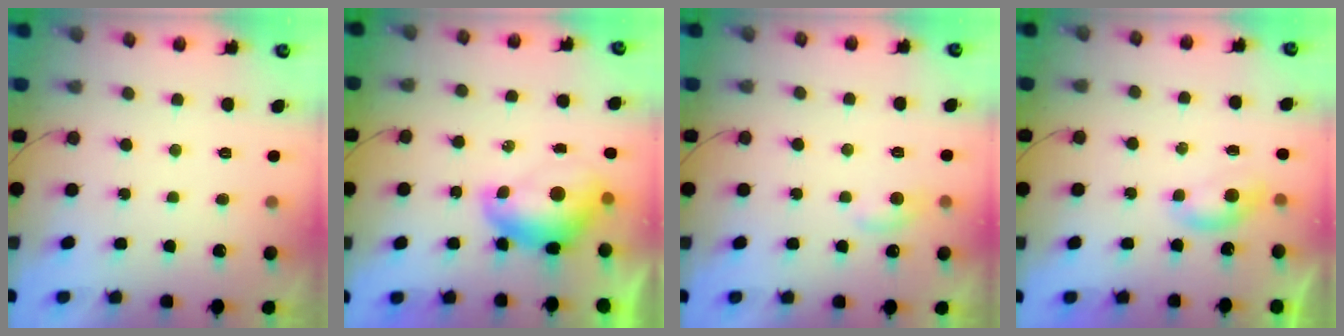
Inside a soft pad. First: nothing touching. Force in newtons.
{"total": 9.2, "press": 9.1, "slide": 1.0}
{"total": 5.4, "press": 5.4, "slide": 0.6}
{"total": 4.5, "press": 4.5, "slide": 0.4}